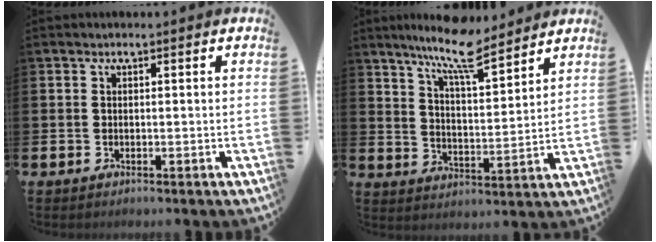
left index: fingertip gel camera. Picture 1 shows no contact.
{"total": 9.2, "force": [8.3, 1.3, 3.9], "torque": [-0.101, -0.042, 0.148]}